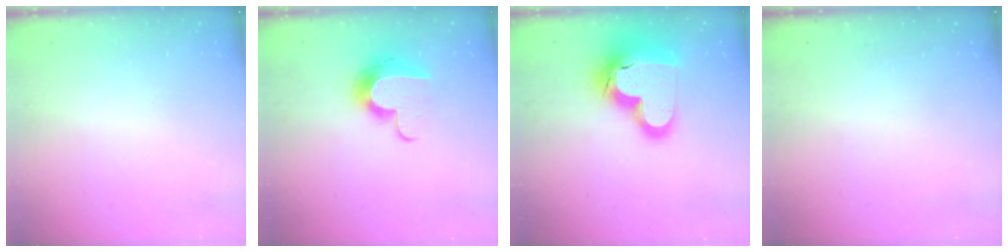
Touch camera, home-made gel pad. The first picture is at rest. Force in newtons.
{"total": 11.3, "press": 11.3, "slide": 0.2}
{"total": 22.8, "press": 22.6, "slide": 2.2}
{"total": 0.0}